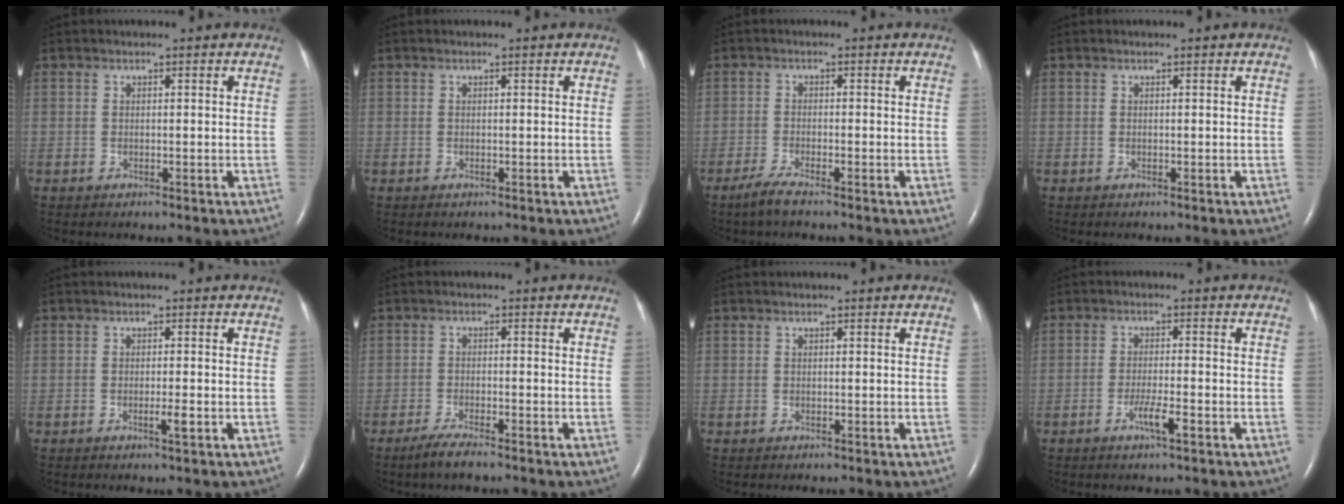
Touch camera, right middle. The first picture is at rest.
{"total": 0.0}
{"total": 2.8, "force": [-2.2, -0.1, 1.8], "torque": [-0.051, -0.008, -0.046]}
{"total": 0.0}
{"total": 1.5, "force": [-0.6, -0.1, 1.4], "torque": [-0.028, -0.004, -0.010]}
{"total": 3.7, "force": [-2.8, 0.2, 2.4], "torque": [-0.056, -0.009, -0.051]}
{"total": 0.0}
{"total": 3.3, "force": [-1.7, 0.0, 2.8], "torque": [-0.057, -0.003, -0.032]}